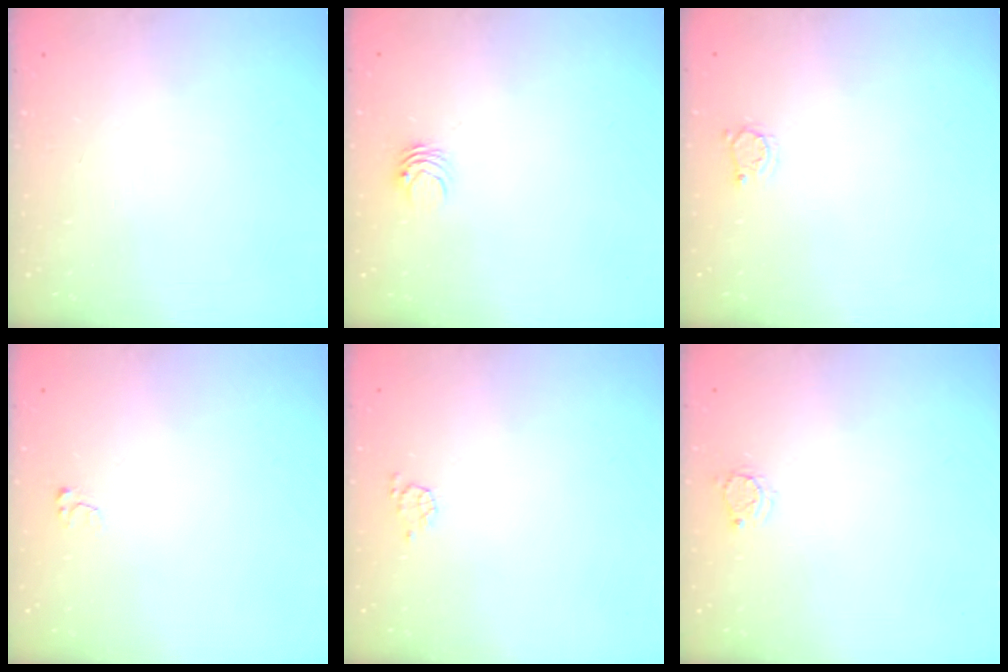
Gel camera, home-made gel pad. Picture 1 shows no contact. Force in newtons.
{"total": 3.0, "press": 3.0, "slide": 0.3}
{"total": 2.8, "press": 2.7, "slide": 0.4}
{"total": 2.5, "press": 2.5, "slide": 0.3}
{"total": 3.3, "press": 3.3, "slide": 0.3}
{"total": 3.3, "press": 3.3, "slide": 0.2}